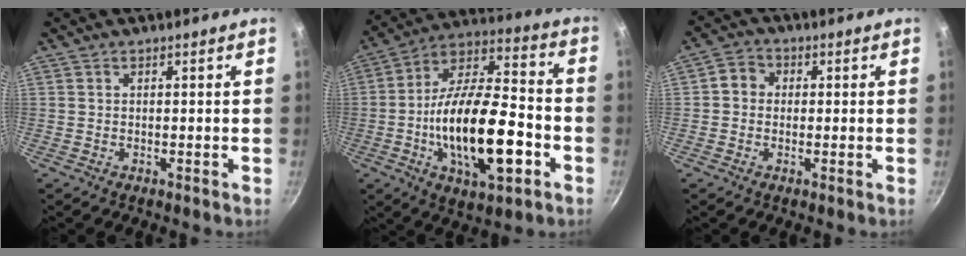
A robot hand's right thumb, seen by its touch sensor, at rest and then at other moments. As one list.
[{"total": 23.2, "force": [-5.9, 9.9, 20.1], "torque": [-0.331, 0.039, -0.102]}, {"total": 4.0, "force": [0.1, 3.6, 1.8], "torque": [-0.015, 0.007, -0.013]}]